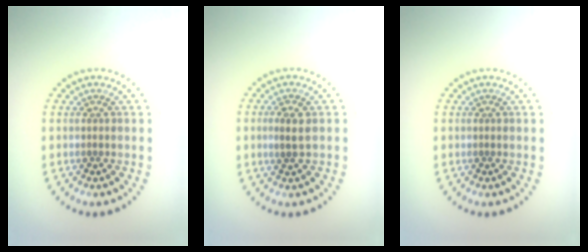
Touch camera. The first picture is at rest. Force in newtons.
{"total": 1.9, "press": 1.8, "slide": 0.5}
{"total": 0.0}